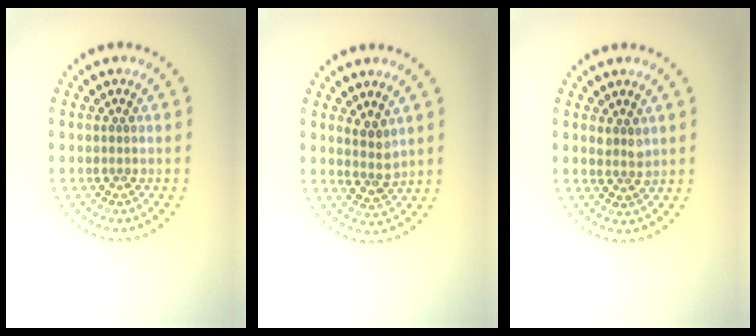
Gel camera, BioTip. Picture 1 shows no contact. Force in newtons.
{"total": 2.1, "press": 1.8, "slide": 1.1}
{"total": 1.5, "press": 1.2, "slide": 0.8}